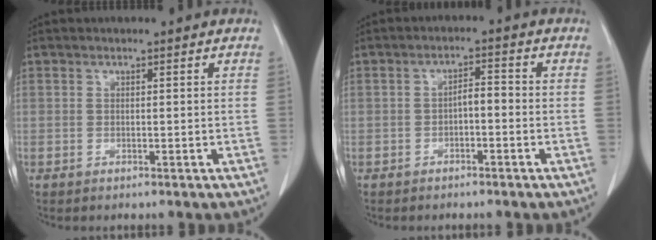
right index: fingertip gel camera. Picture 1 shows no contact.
{"total": 2.6, "force": [-0.9, 0.9, 2.3], "torque": [-0.037, 0.011, -0.013]}